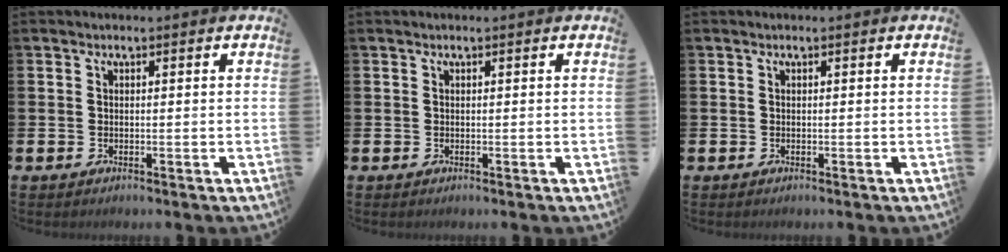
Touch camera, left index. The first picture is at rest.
{"total": 0.0}
{"total": 0.0}